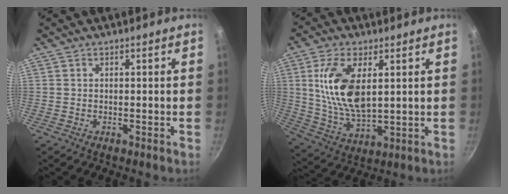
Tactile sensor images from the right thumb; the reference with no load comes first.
{"total": 14.4, "force": [3.3, 7.2, 12.0], "torque": [-0.226, -0.016, 0.072]}